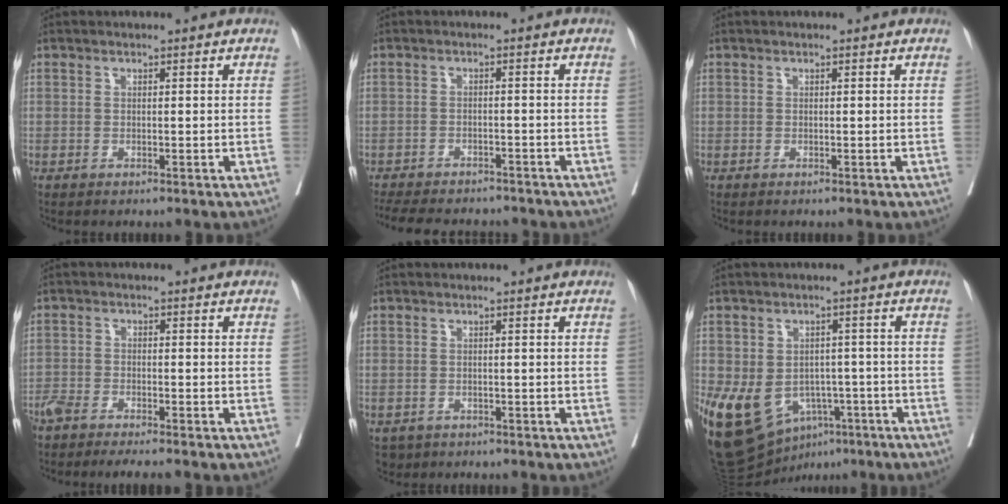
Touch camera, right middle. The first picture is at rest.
{"total": 13.2, "force": [-11.7, 3.6, 4.8], "torque": [-0.096, -0.005, -0.156]}
{"total": 0.0}
{"total": 6.8, "force": [-5.9, 0.7, 3.4], "torque": [-0.052, -0.007, -0.099]}
{"total": 2.5, "force": [-1.5, 2.0, 0.4], "torque": [-0.002, 0.001, -0.022]}
{"total": 13.9, "force": [-5.7, 10.2, 7.5], "torque": [-0.149, 0.009, -0.074]}